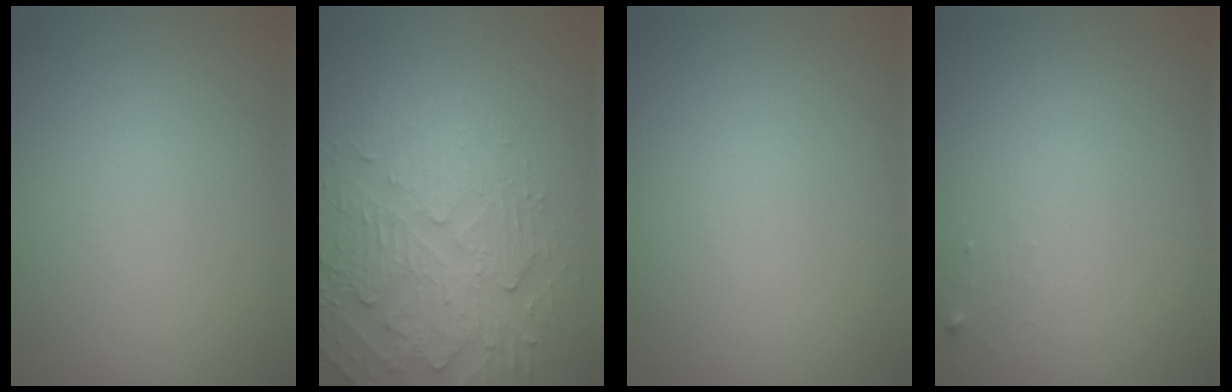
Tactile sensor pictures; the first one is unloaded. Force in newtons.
{"total": 4.8, "press": 3.5, "slide": 3.2}
{"total": 0.0}
{"total": 0.6, "press": 0.6, "slide": 0.1}